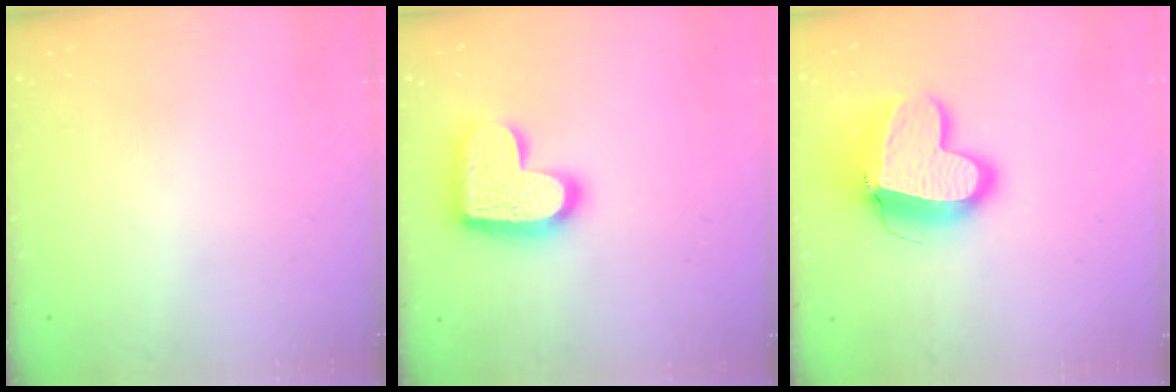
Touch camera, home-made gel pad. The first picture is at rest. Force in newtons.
{"total": 18.7, "press": 18.6, "slide": 1.1}
{"total": 15.5, "press": 15.3, "slide": 2.2}